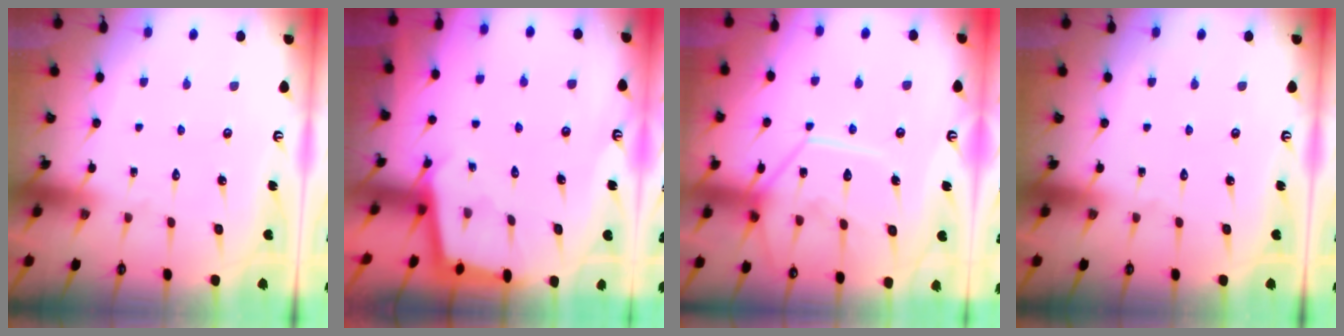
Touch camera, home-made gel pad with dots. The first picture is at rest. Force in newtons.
{"total": 2.5, "press": 2.5, "slide": 0.2}
{"total": 12.3, "press": 12.2, "slide": 0.8}
{"total": 0.0}